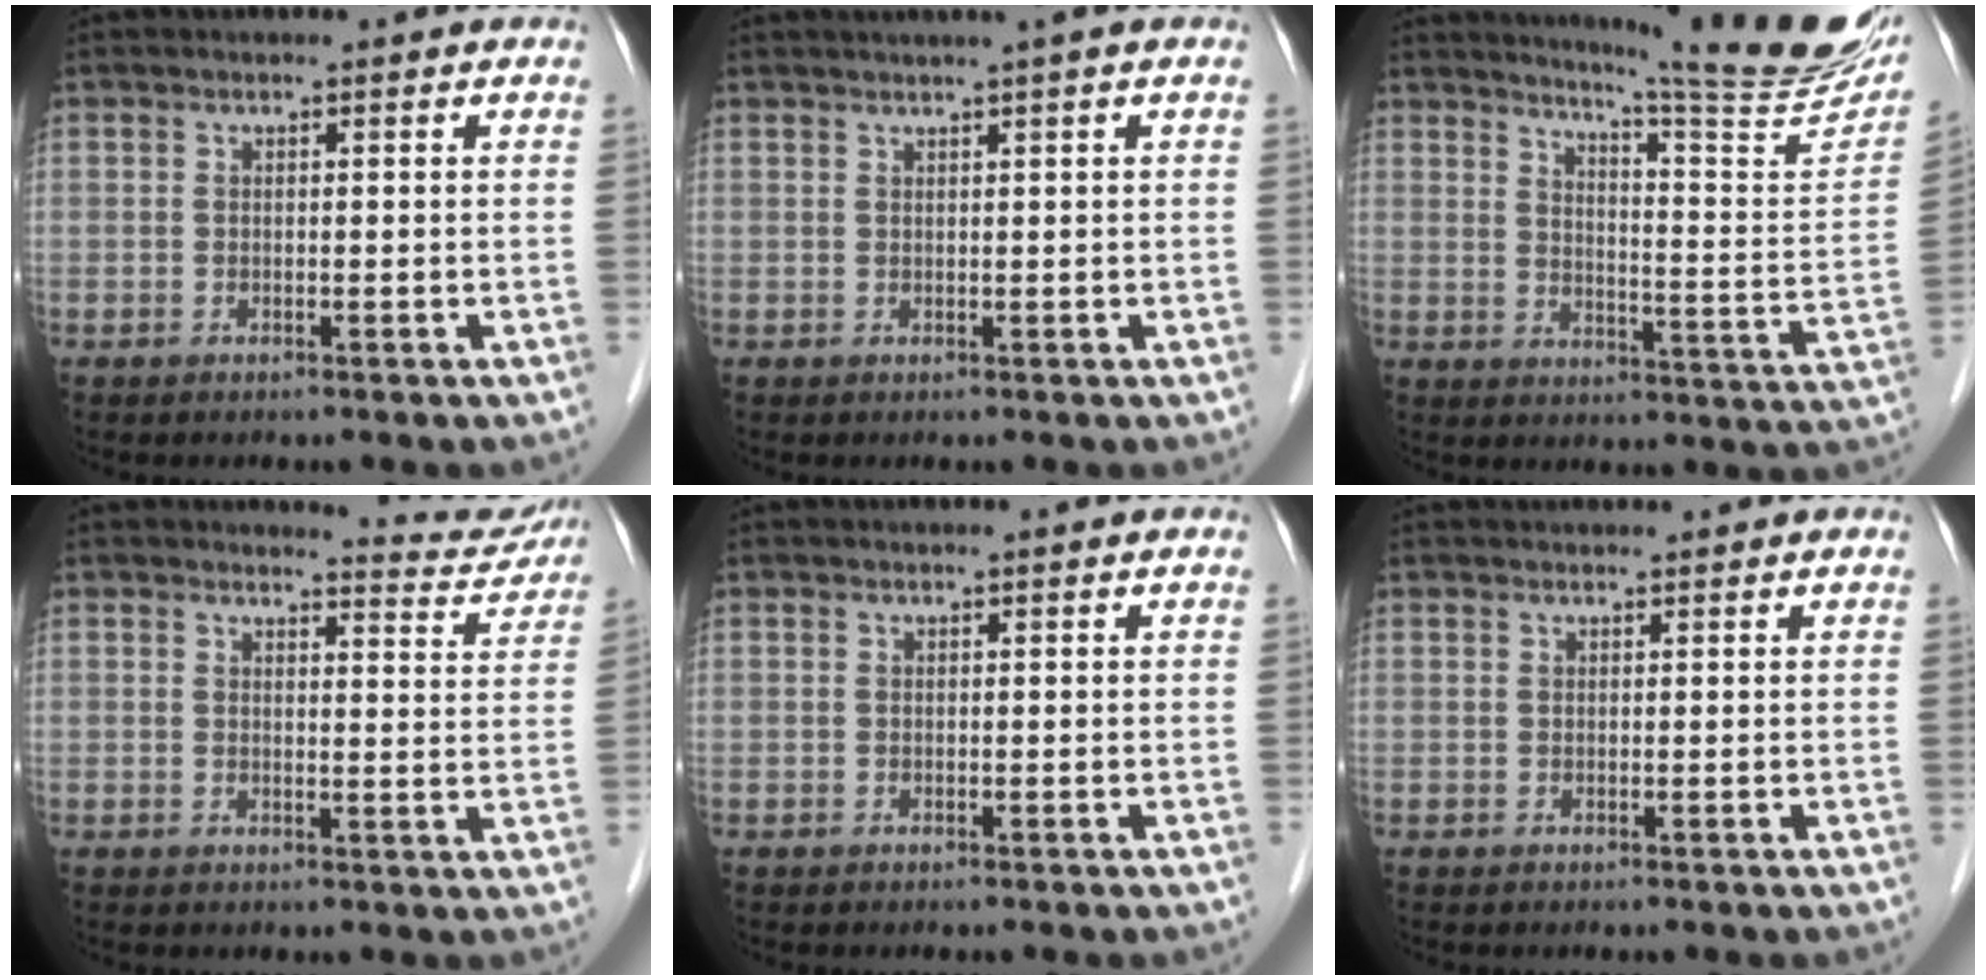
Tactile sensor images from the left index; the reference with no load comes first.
{"total": 3.1, "force": [2.2, -0.6, 2.1], "torque": [-0.031, 0.017, 0.037]}
{"total": 20.1, "force": [18.0, -0.2, 9.1], "torque": [-0.131, -0.095, 0.220]}
{"total": 5.3, "force": [5.3, 0.3, -0.5], "torque": [0.002, -0.028, 0.050]}
{"total": 0.0}
{"total": 1.8, "force": [1.7, 0.0, 0.5], "torque": [-0.006, 0.022, 0.029]}